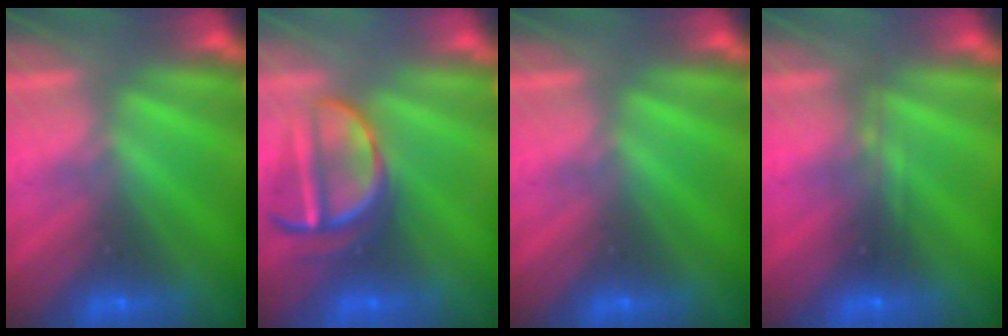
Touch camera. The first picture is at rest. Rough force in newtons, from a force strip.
{"total": 3.6}
{"total": 0.0}
{"total": 2.3}